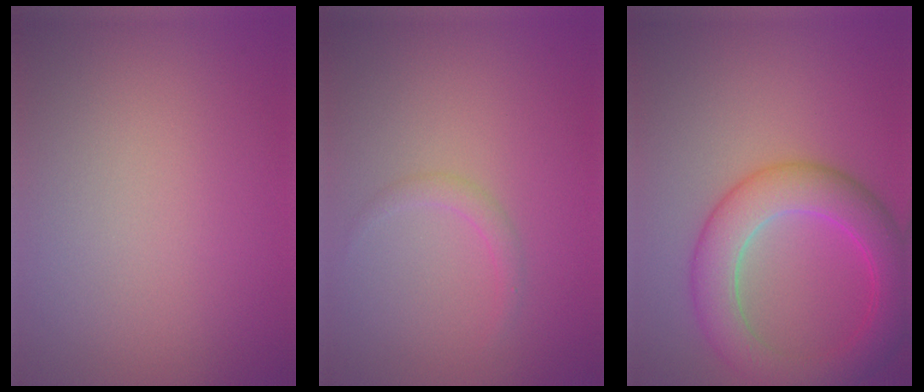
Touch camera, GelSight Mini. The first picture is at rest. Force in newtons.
{"total": 1.1, "press": 1.1, "slide": 0.1}
{"total": 6.7, "press": 6.6, "slide": 0.3}